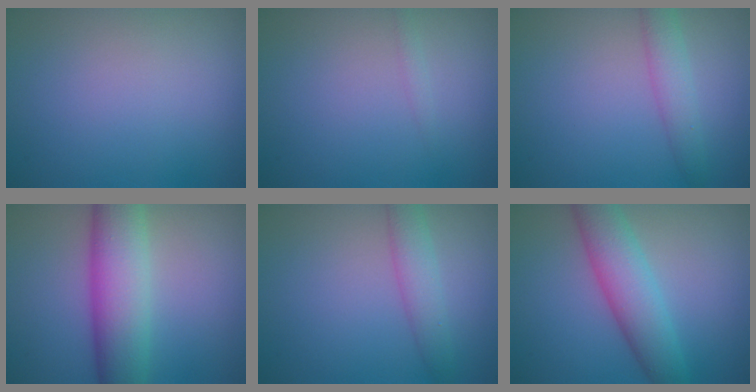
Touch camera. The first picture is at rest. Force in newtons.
{"total": 0.6, "press": 0.6, "slide": 0.0}
{"total": 2.6, "press": 2.6, "slide": 0.1}
{"total": 8.0, "press": 8.0, "slide": 0.2}
{"total": 2.7, "press": 2.6, "slide": 0.2}
{"total": 5.6, "press": 5.6, "slide": 0.3}